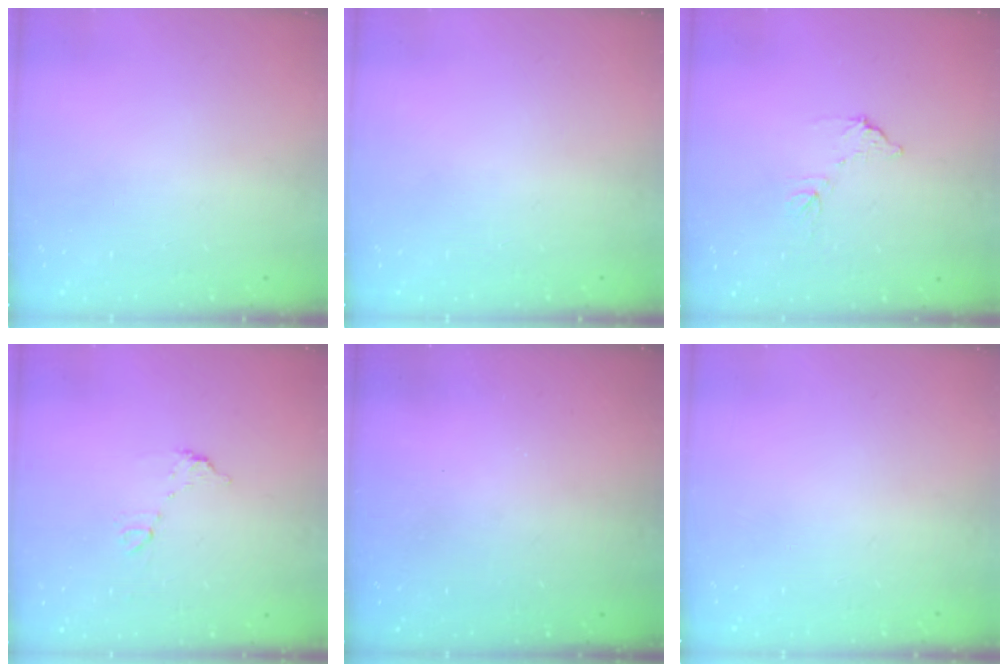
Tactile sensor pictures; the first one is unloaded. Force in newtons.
{"total": 0.0}
{"total": 6.4, "press": 6.4, "slide": 0.3}
{"total": 6.7, "press": 6.7, "slide": 0.2}
{"total": 3.0, "press": 3.0, "slide": 0.1}
{"total": 0.0}